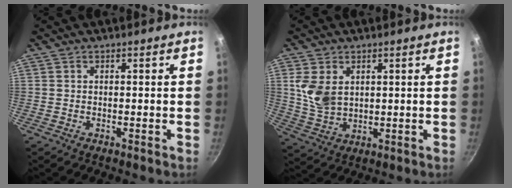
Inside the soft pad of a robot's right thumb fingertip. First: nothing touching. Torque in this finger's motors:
{"motor_torque": [0.34, 2.04, 0.68, -0.50, 0.20]}